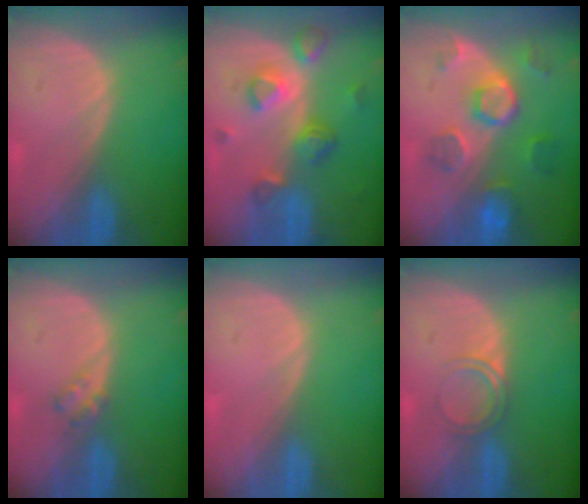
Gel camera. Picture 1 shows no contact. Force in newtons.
{"total": 7.9, "press": 7.0, "slide": 3.7}
{"total": 8.6, "press": 7.7, "slide": 3.8}
{"total": 2.0, "press": 2.0, "slide": 0.2}
{"total": 0.5, "press": 0.0, "slide": 0.5}
{"total": 2.8, "press": 2.8, "slide": 0.2}